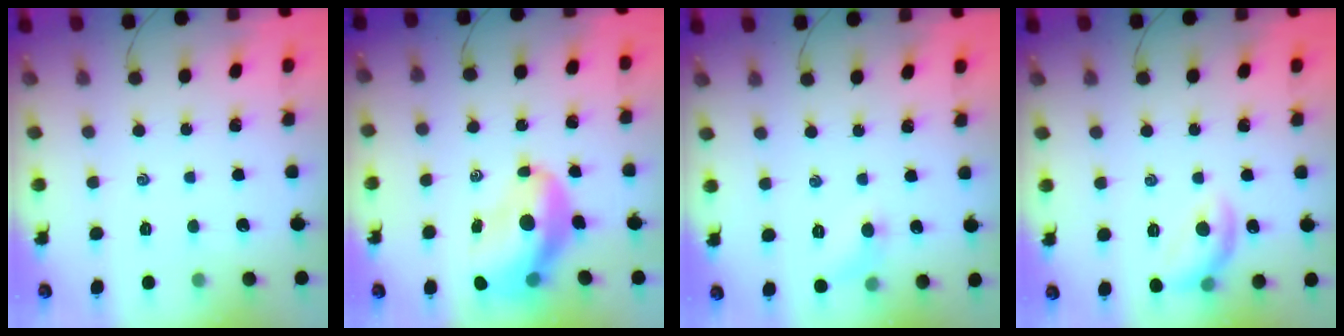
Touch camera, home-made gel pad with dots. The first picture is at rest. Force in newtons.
{"total": 13.9, "press": 13.3, "slide": 4.1}
{"total": 5.5, "press": 5.3, "slide": 1.4}
{"total": 9.5, "press": 9.5, "slide": 0.7}